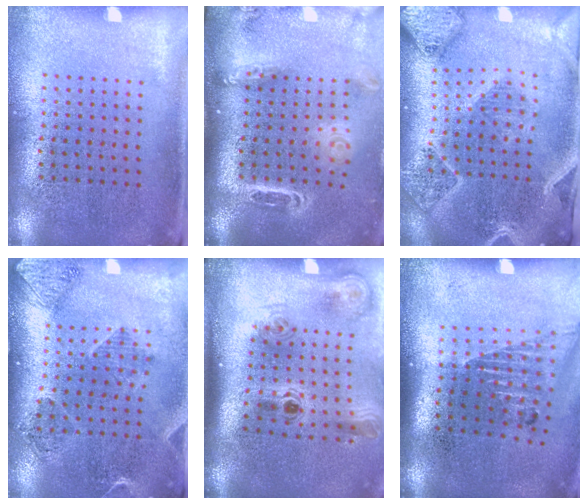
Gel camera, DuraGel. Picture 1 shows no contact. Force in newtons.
{"total": 2.7, "press": 1.9, "slide": 1.9}
{"total": 2.8, "press": 2.4, "slide": 1.3}
{"total": 1.7, "press": 1.6, "slide": 0.7}
{"total": 2.2, "press": 1.5, "slide": 1.7}
{"total": 1.5, "press": 1.2, "slide": 0.9}